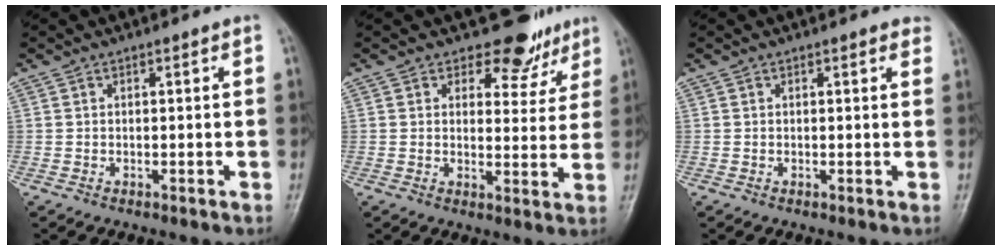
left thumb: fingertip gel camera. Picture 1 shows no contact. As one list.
[{"total": 7.6, "force": [6.0, 4.5, 1.4], "torque": [0.018, -0.043, 0.069]}, {"total": 1.9, "force": [1.4, 0.7, 1.0], "torque": [0.002, 0.001, 0.008]}]